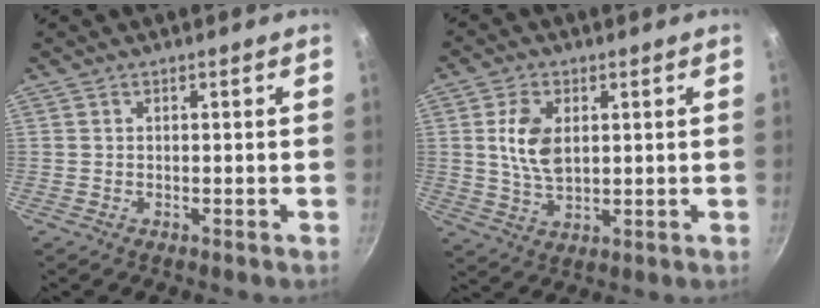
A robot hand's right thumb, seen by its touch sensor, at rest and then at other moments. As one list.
[{"total": 8.0, "force": [1.7, 4.9, 6.1], "torque": [-0.109, -0.011, 0.034]}]